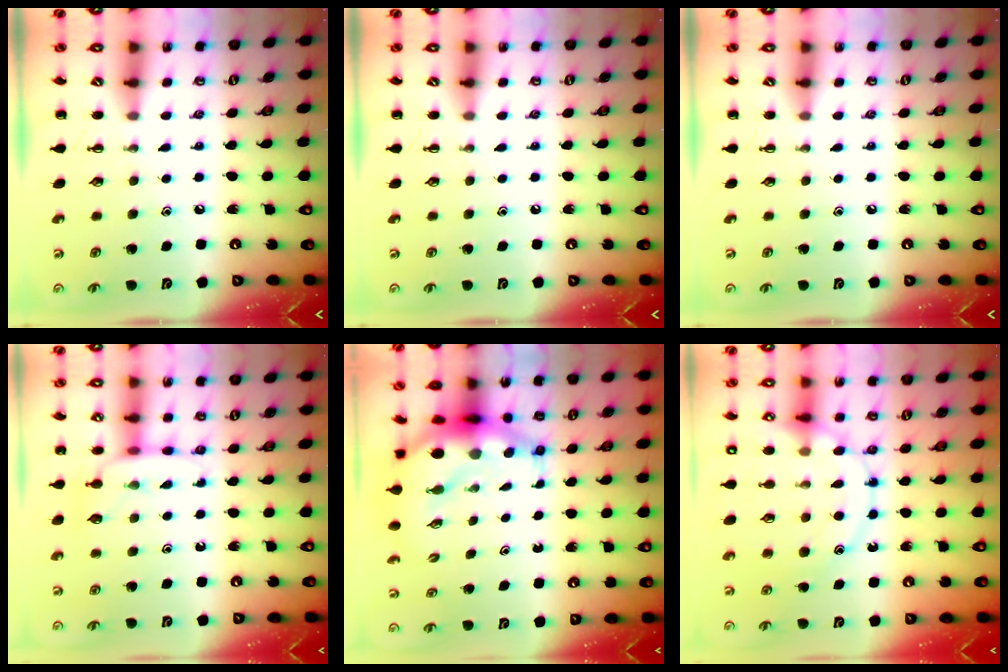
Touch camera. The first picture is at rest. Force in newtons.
{"total": 0.0}
{"total": 0.0}
{"total": 8.0, "press": 7.8, "slide": 1.5}
{"total": 9.9, "press": 9.5, "slide": 2.7}
{"total": 15.7, "press": 15.7, "slide": 1.2}